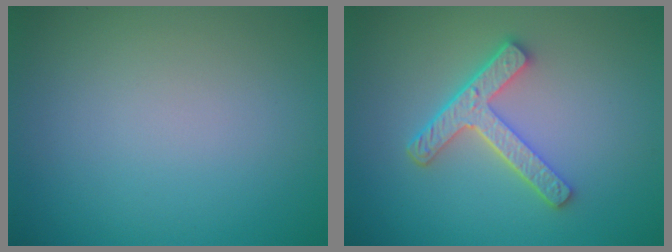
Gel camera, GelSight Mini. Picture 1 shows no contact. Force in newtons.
{"total": 4.4, "press": 3.4, "slide": 2.8}